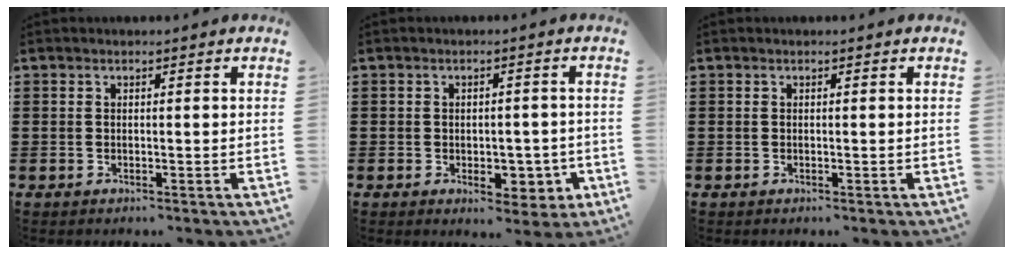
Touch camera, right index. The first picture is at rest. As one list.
[{"total": 4.2, "force": [-1.4, 3.0, 2.7], "torque": [-0.029, 0.003, -0.026]}, {"total": 0.0}]